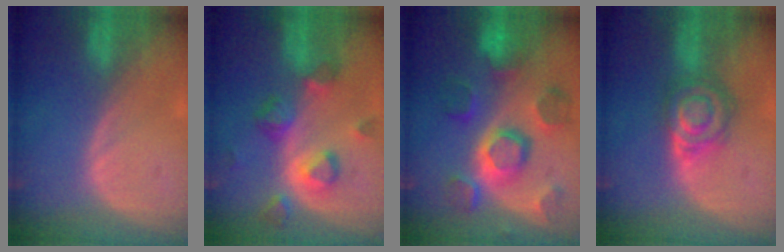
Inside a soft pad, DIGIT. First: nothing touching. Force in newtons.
{"total": 7.4, "press": 7.3, "slide": 1.2}
{"total": 11.4, "press": 10.1, "slide": 5.4}
{"total": 6.7, "press": 6.3, "slide": 2.1}